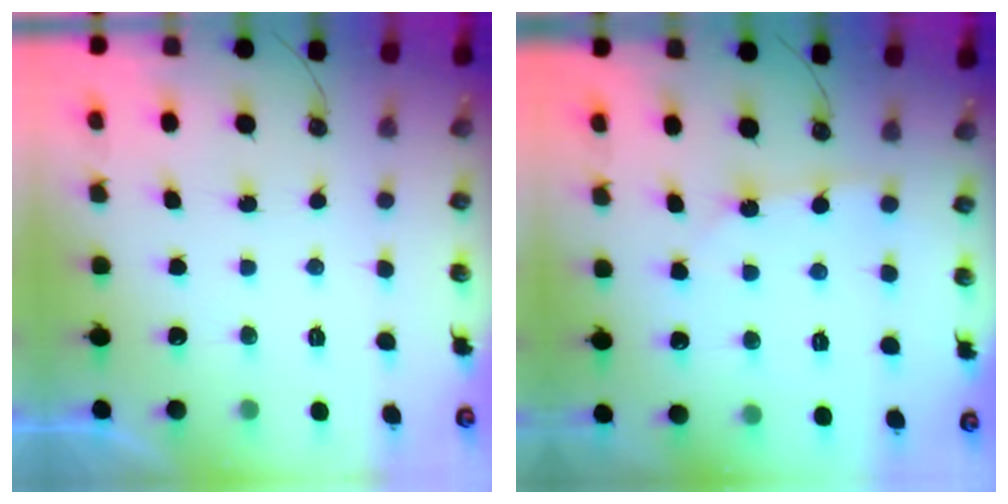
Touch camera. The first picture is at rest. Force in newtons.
{"total": 2.3, "press": 2.3, "slide": 0.3}